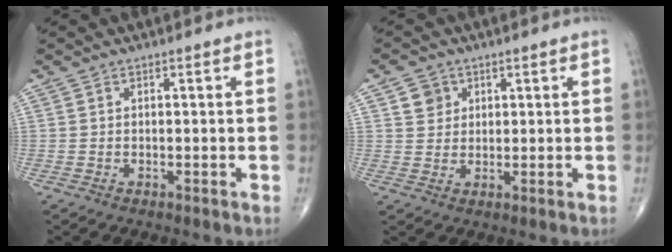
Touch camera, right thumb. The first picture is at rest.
{"total": 3.7, "force": [1.6, 3.3, 0.9], "torque": [0.004, -0.007, 0.025]}